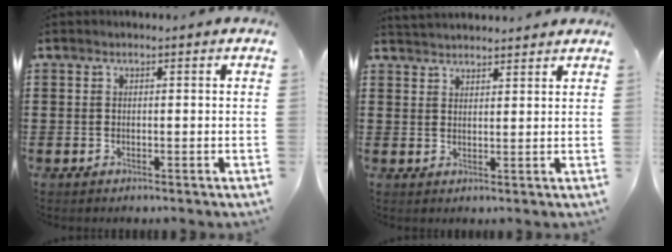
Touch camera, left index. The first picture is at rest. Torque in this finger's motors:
{"motor_torque": [2.14, 0.00, 0.35, 0.07]}